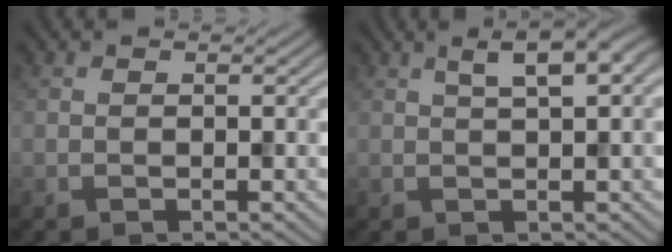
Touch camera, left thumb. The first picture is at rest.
{"total": 4.7, "force": [2.1, 0.8, 4.2], "torque": [-0.068, 0.016, 0.036]}